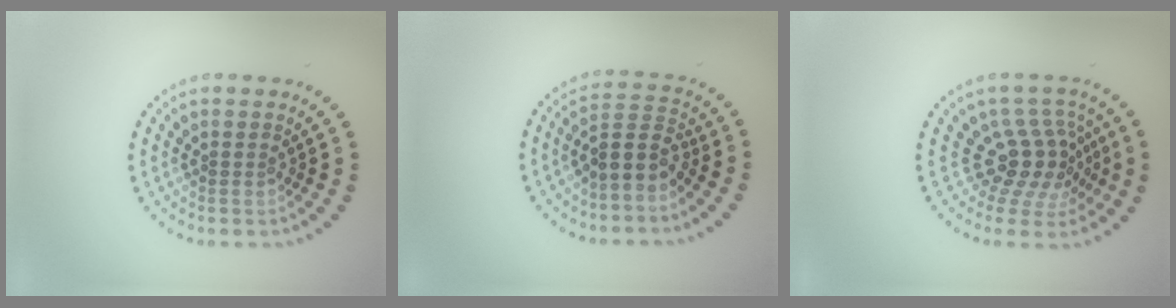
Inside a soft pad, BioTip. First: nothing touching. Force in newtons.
{"total": 3.0, "press": 2.3, "slide": 1.8}
{"total": 4.3, "press": 3.1, "slide": 3.0}